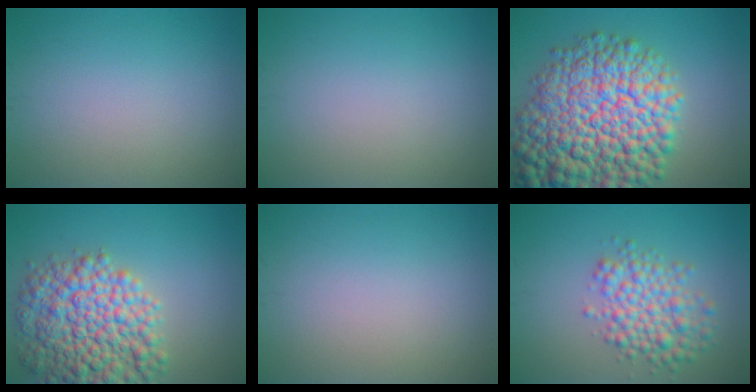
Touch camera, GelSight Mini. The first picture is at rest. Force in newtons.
{"total": 0.0}
{"total": 15.7, "press": 15.7, "slide": 0.7}
{"total": 9.6, "press": 9.6, "slide": 0.3}
{"total": 0.0}
{"total": 4.9, "press": 4.9, "slide": 0.1}